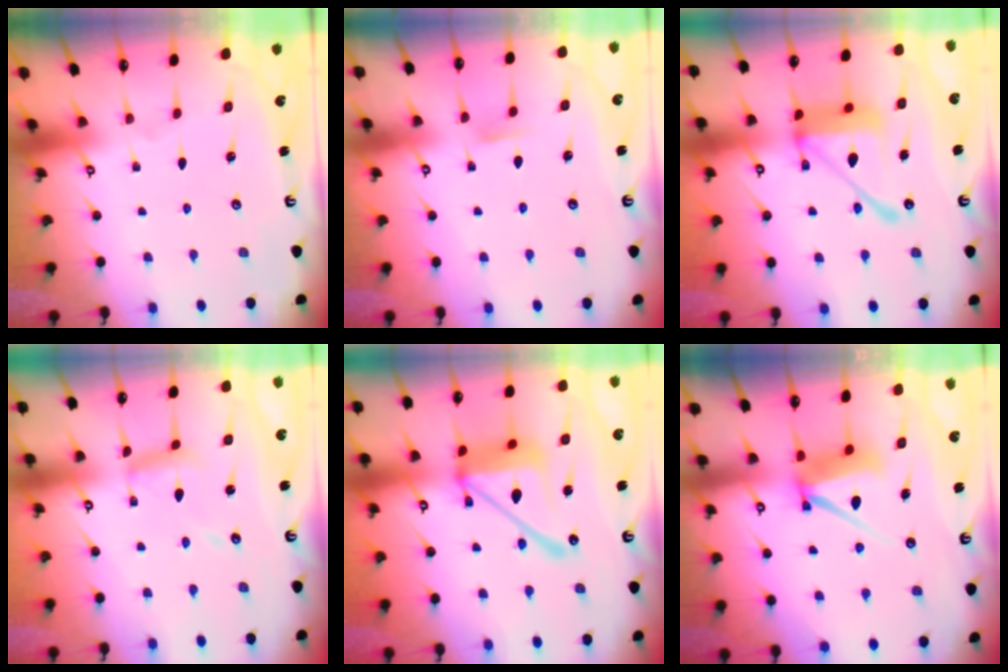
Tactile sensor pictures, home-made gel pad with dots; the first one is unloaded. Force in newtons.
{"total": 4.3, "press": 4.3, "slide": 0.7}
{"total": 17.2, "press": 17.1, "slide": 1.8}
{"total": 10.4, "press": 10.4, "slide": 0.7}
{"total": 18.4, "press": 18.3, "slide": 1.9}
{"total": 8.7, "press": 8.7, "slide": 1.0}